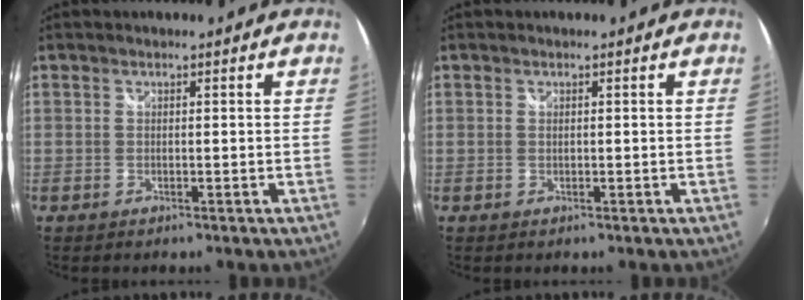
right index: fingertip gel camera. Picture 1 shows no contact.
{"total": 0.0}